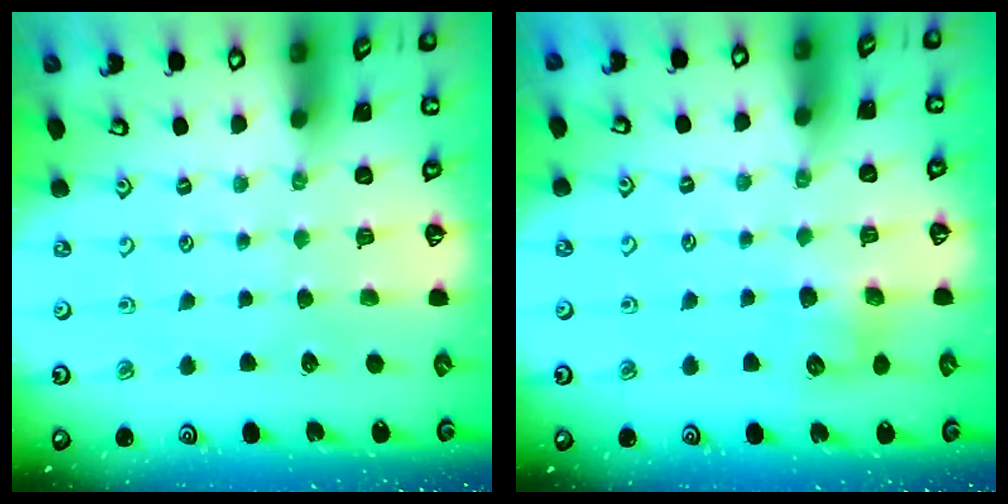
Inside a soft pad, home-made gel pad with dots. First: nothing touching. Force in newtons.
{"total": 6.6, "press": 6.6, "slide": 0.5}